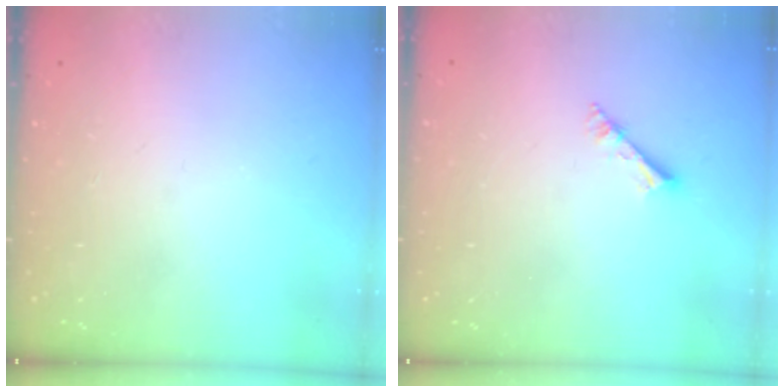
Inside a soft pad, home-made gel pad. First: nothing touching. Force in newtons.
{"total": 2.7, "press": 2.7, "slide": 0.3}